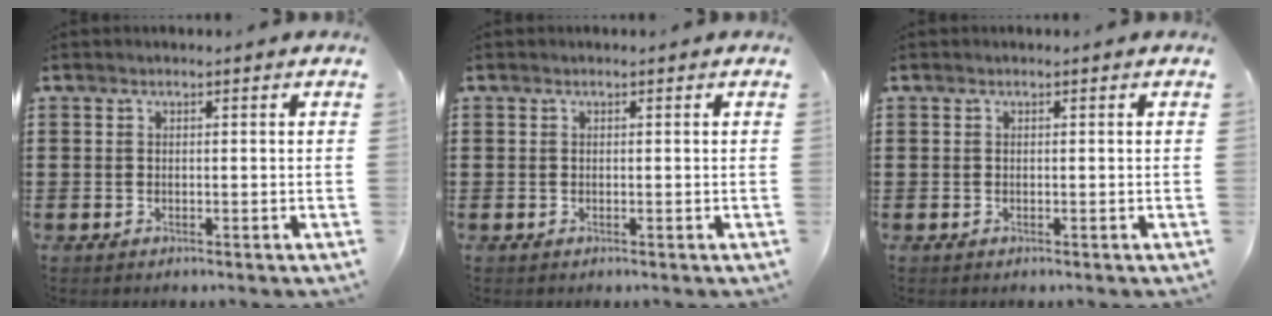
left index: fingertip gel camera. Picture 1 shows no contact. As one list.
[{"total": 0.0}, {"total": 0.0}]